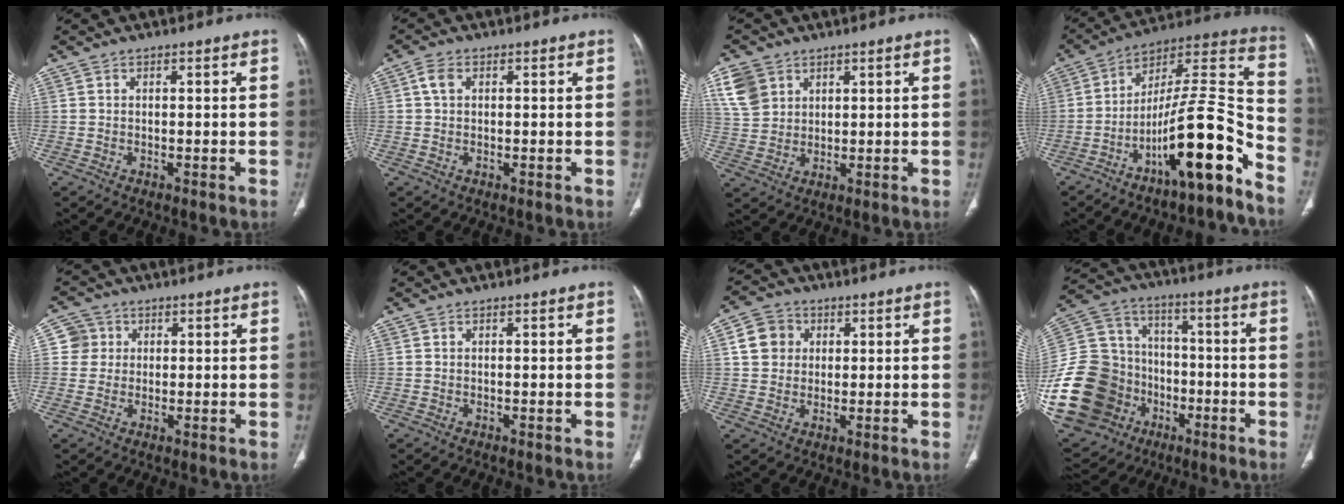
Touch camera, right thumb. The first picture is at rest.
{"total": 2.6, "force": [0.6, 1.6, 1.9], "torque": [-0.042, 0.004, 0.011]}
{"total": 7.3, "force": [3.7, 5.5, 2.9], "torque": [-0.042, -0.007, 0.084]}
{"total": 19.1, "force": [-11.0, 3.6, 15.1], "torque": [-0.245, 0.105, -0.179]}
{"total": 4.1, "force": [0.8, 4.0, 0.1], "torque": [0.026, 0.007, 0.011]}
{"total": 0.0}
{"total": 6.3, "force": [1.6, 5.6, 2.4], "torque": [-0.021, 0.005, 0.025]}
{"total": 31.2, "force": [-9.0, 25.1, 16.2], "torque": [-0.376, 0.085, -0.139]}